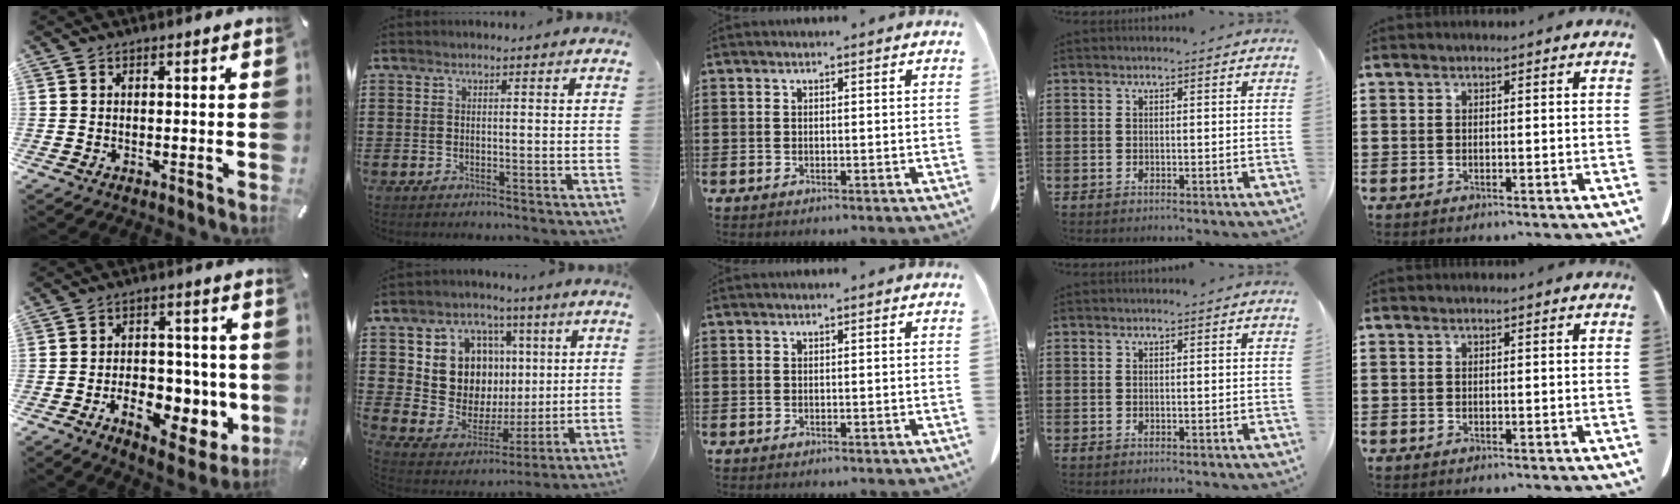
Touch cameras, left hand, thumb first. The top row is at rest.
{"thumb": {"total": 13.7, "force": [-4.3, 8.5, 9.9], "torque": [-0.135, 0.012, -0.062]}, "index": {"total": 10.9, "force": [3.3, 9.6, 4.0], "torque": [-0.101, -0.019, 0.070]}}